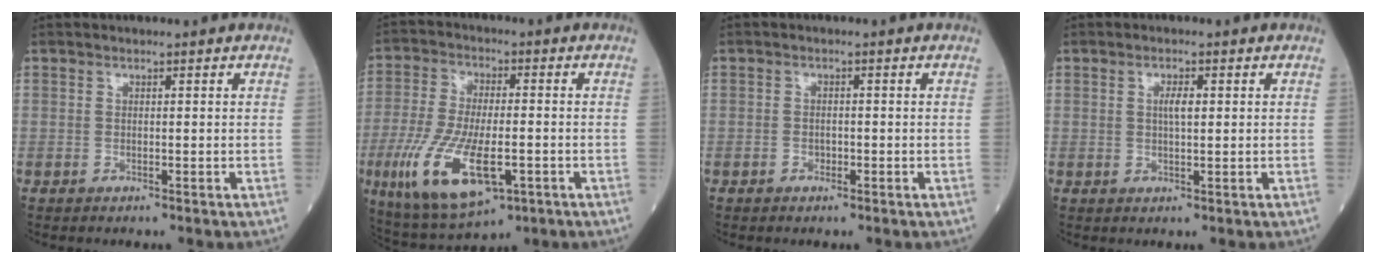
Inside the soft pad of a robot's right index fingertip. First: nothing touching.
{"total": 14.7, "force": [-5.1, 5.2, 12.8], "torque": [-0.262, -0.018, -0.079]}
{"total": 0.9, "force": [-0.5, 0.7, 0.3], "torque": [-0.002, 0.003, -0.010]}
{"total": 3.6, "force": [1.0, 0.8, 3.4], "torque": [-0.065, 0.001, 0.019]}